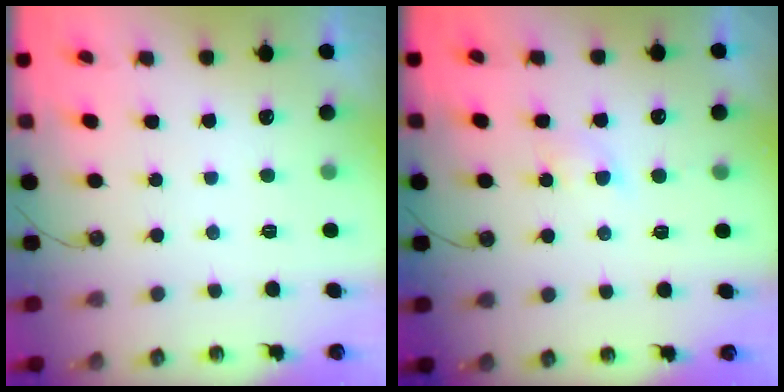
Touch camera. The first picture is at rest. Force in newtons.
{"total": 2.9, "press": 2.9, "slide": 0.5}